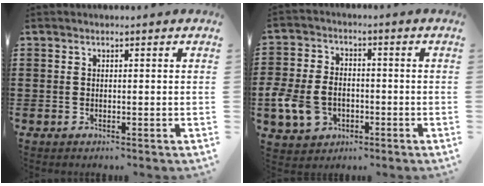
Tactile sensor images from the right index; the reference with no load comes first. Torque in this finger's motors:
{"motor_torque": [1.08, 1.06, 0.30, 0.12]}